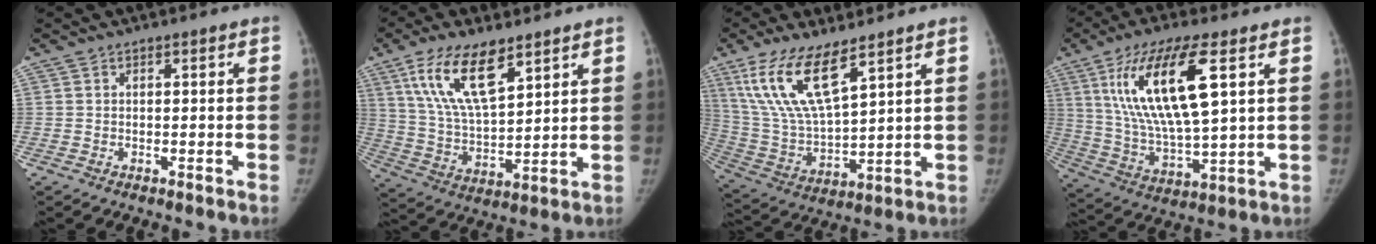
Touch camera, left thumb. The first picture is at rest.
{"total": 14.9, "force": [8.3, 5.8, 10.9], "torque": [-0.188, -0.032, 0.165]}
{"total": 15.5, "force": [9.0, 4.9, 11.7], "torque": [-0.231, -0.038, 0.189]}
{"total": 19.1, "force": [6.8, 5.5, 17.0], "torque": [-0.331, -0.019, 0.131]}